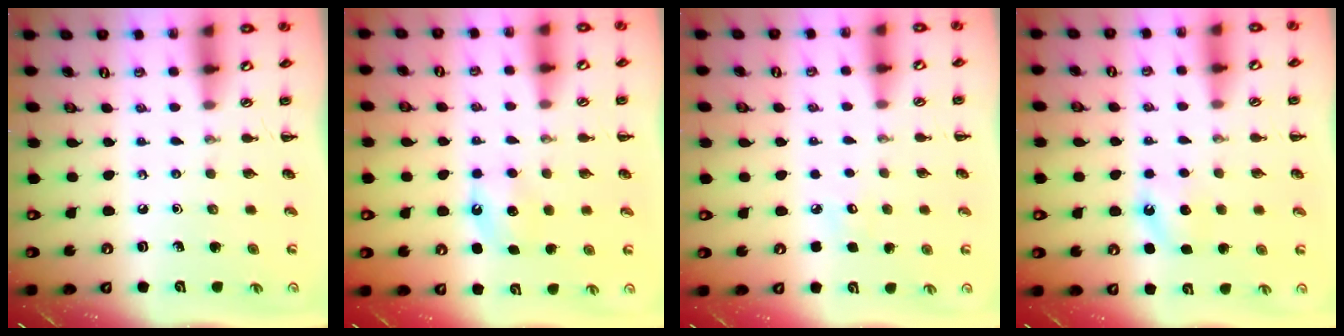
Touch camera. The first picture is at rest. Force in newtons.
{"total": 6.0, "press": 5.8, "slide": 1.6}
{"total": 3.9, "press": 3.8, "slide": 1.1}
{"total": 6.0, "press": 5.7, "slide": 1.8}